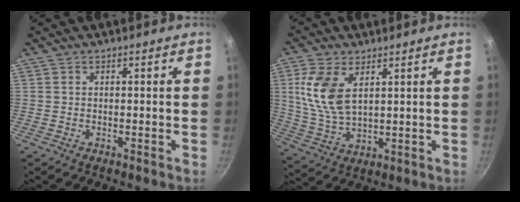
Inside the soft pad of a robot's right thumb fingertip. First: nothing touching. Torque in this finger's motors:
{"motor_torque": [-1.09, 1.50, 0.97, -0.06, 0.16]}